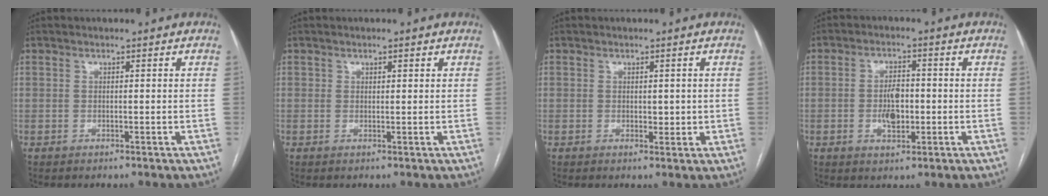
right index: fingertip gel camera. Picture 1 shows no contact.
{"total": 0.9, "force": [0.6, 0.4, 0.5], "torque": [-0.009, 0.002, 0.008]}
{"total": 2.0, "force": [0.2, 1.3, 1.4], "torque": [-0.017, -0.002, 0.006]}
{"total": 4.8, "force": [-0.7, 2.4, 4.0], "torque": [-0.073, 0.003, -0.010]}